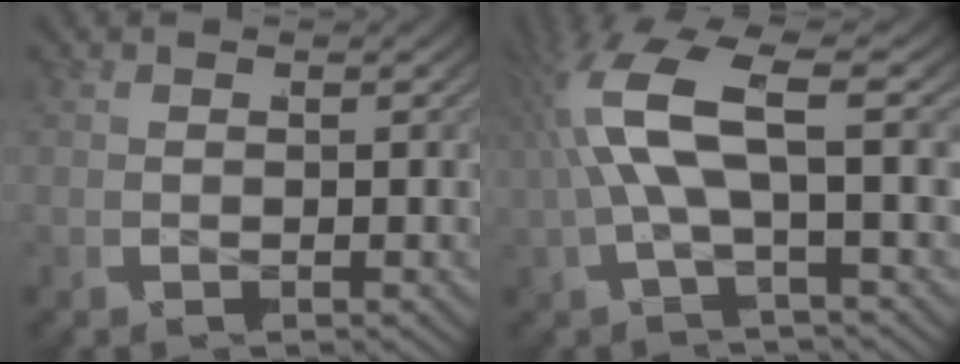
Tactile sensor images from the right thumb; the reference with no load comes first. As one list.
[{"total": 7.0, "force": [0.0, 2.3, 6.6], "torque": [-0.157, 0.011, -0.003]}]